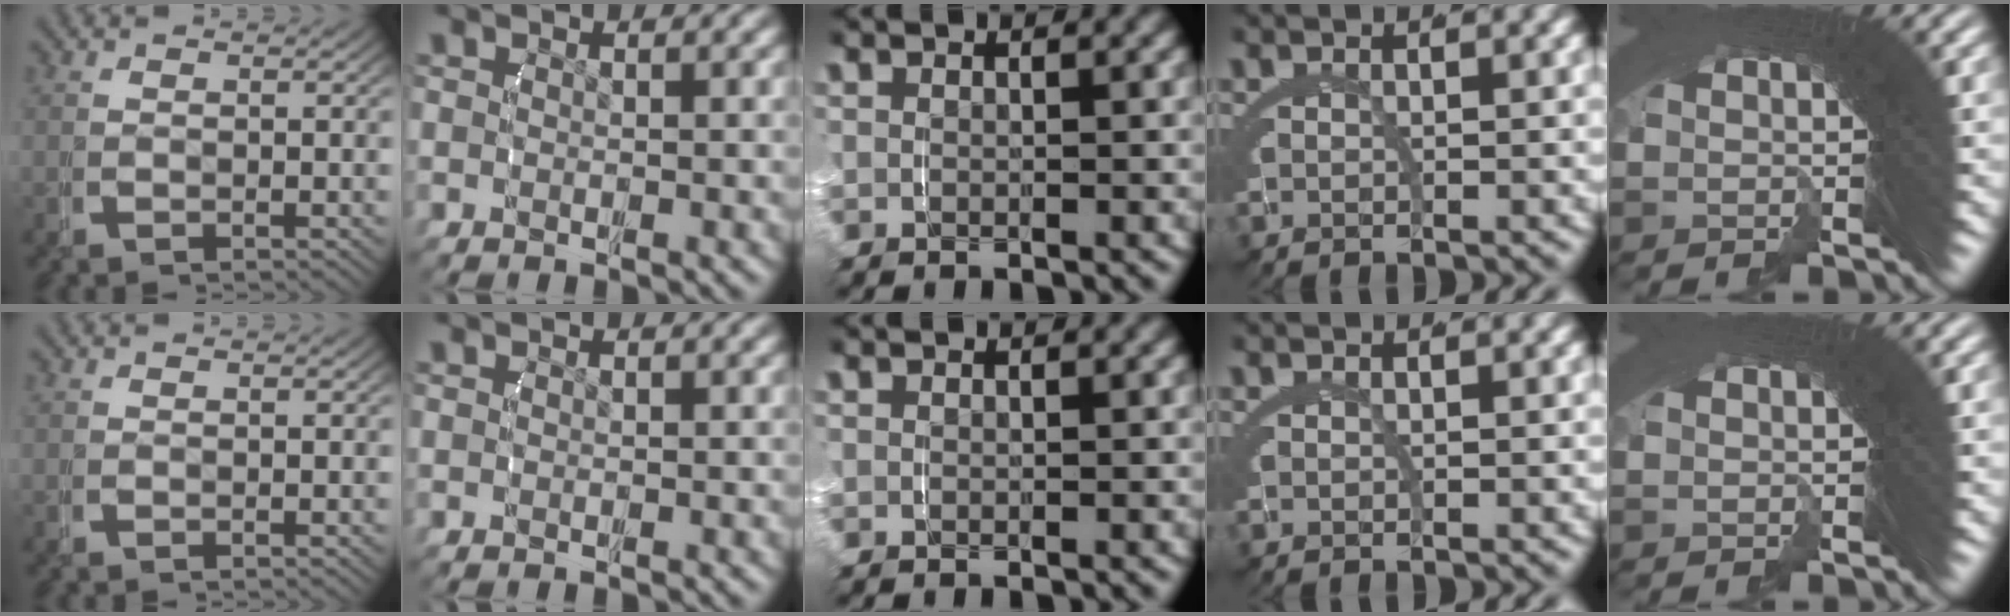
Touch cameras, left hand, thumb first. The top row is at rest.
{}